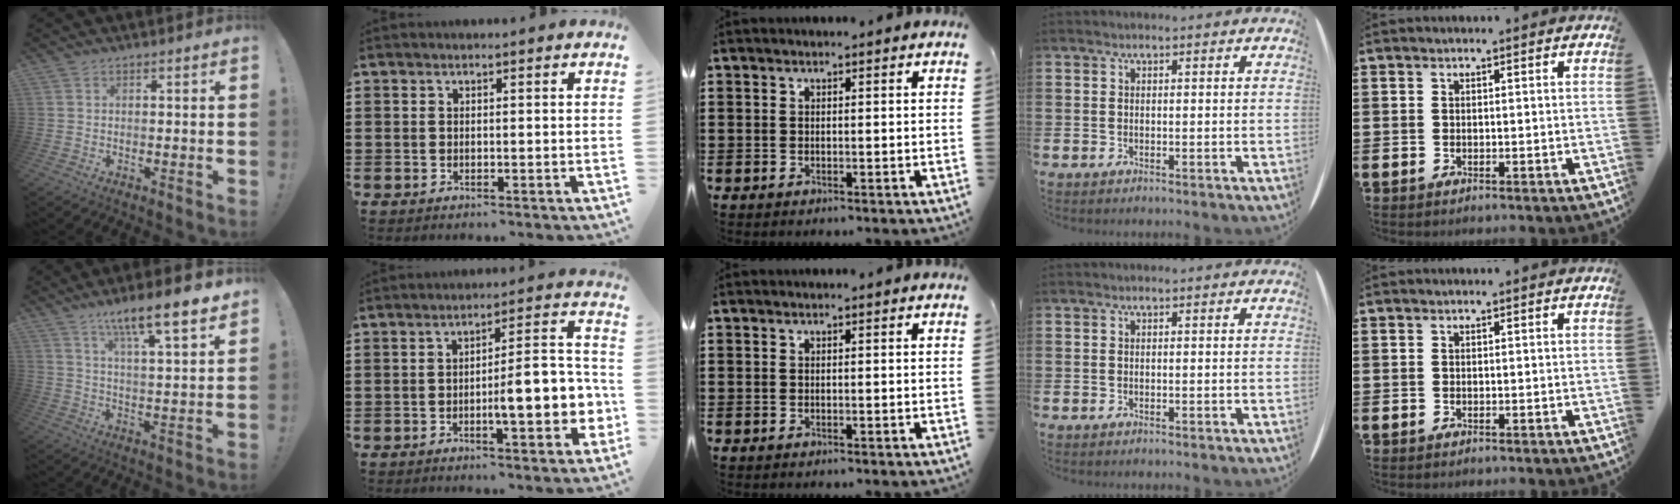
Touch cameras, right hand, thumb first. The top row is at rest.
{"thumb": {"total": 12.1, "force": [8.6, 1.0, 8.4], "torque": [-0.134, -0.054, 0.137]}, "index": {"total": 9.9, "force": [-2.4, 2.8, 9.2], "torque": [-0.119, -0.015, -0.045]}}